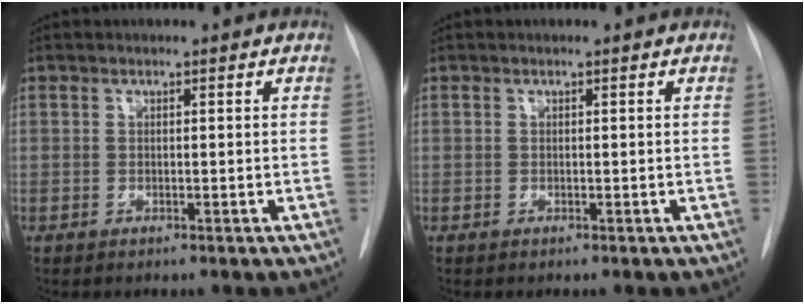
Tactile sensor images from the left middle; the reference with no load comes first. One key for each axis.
{"total": 0.0}